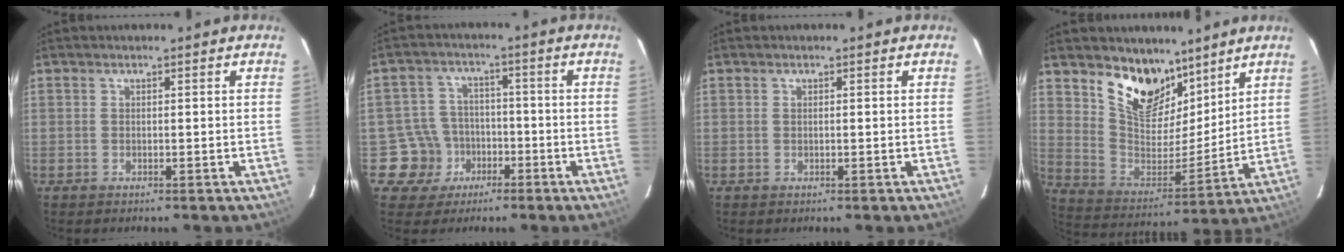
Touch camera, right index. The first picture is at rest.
{"total": 7.7, "force": [-3.3, 6.9, 0.2], "torque": [-0.024, 0.028, -0.050]}
{"total": 0.0}
{"total": 14.9, "force": [10.5, 7.7, 7.3], "torque": [-0.142, -0.014, 0.197]}